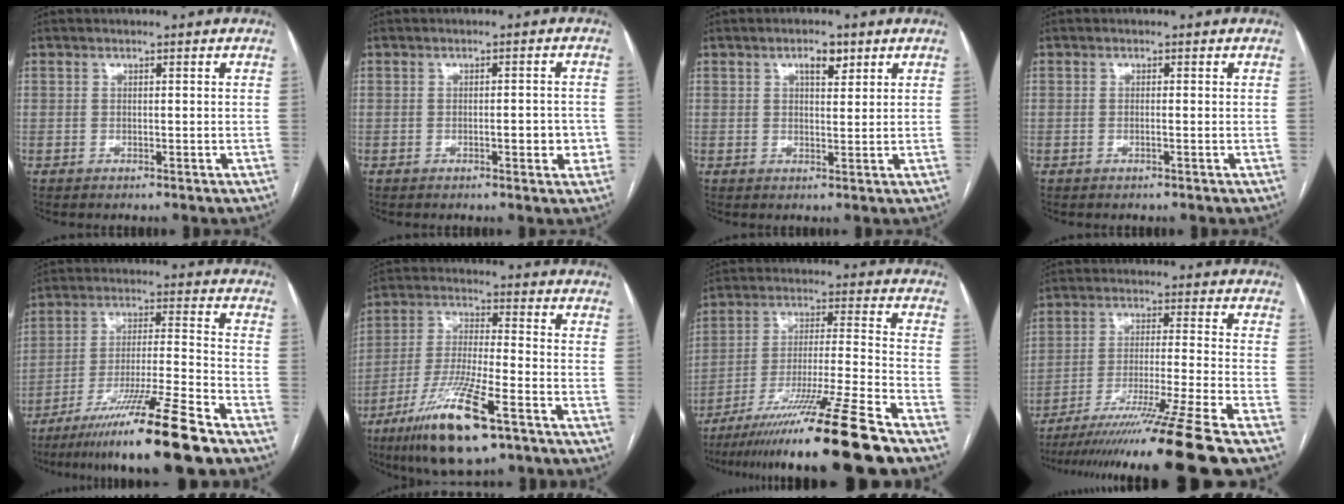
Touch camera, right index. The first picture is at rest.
{"total": 3.7, "force": [-0.9, 1.1, 3.4], "torque": [-0.044, 0.001, -0.010]}
{"total": 3.1, "force": [1.8, 1.2, 2.2], "torque": [-0.036, 0.003, 0.030]}
{"total": 0.6, "force": [-0.2, 0.0, 0.6], "torque": [-0.012, 0.000, -0.003]}
{"total": 16.1, "force": [-11.7, -1.4, 11.0], "torque": [-0.195, -0.029, -0.202]}
{"total": 15.6, "force": [-9.1, 2.3, 12.5], "torque": [-0.255, -0.035, -0.163]}
{"total": 18.8, "force": [-14.7, -2.6, 11.4], "torque": [-0.198, -0.030, -0.248]}
{"total": 18.2, "force": [-14.9, -4.2, 9.5], "torque": [-0.147, -0.050, -0.245]}